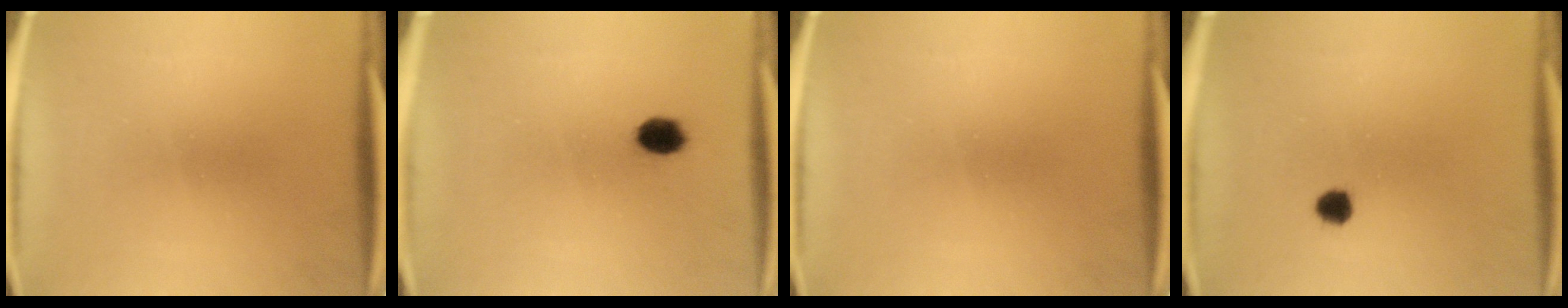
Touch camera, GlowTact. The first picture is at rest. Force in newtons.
{"total": 3.9}
{"total": 0.0}
{"total": 2.4}